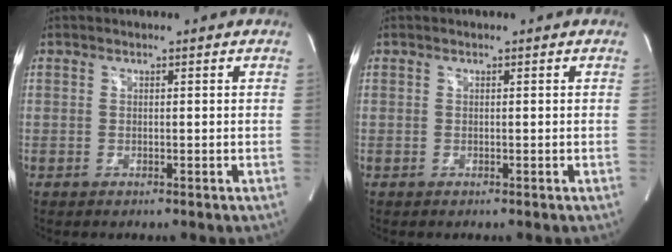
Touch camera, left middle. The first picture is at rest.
{"total": 0.0}